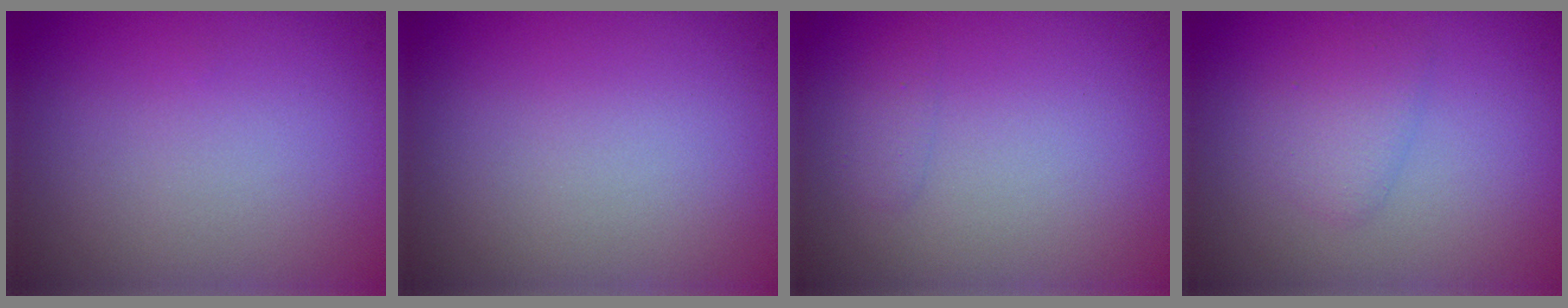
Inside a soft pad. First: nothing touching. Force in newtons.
{"total": 0.0}
{"total": 0.9, "press": 0.9, "slide": 0.1}
{"total": 1.8, "press": 1.8, "slide": 0.1}